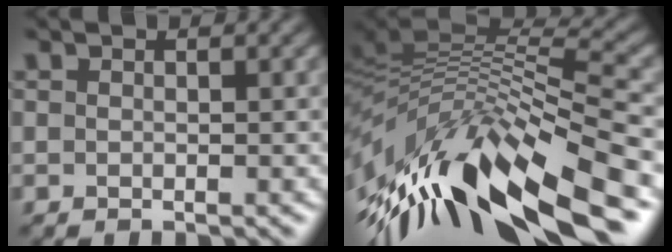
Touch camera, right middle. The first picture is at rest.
{"total": 13.8, "force": [-6.0, 5.0, 11.4], "torque": [-0.231, 0.010, -0.104]}